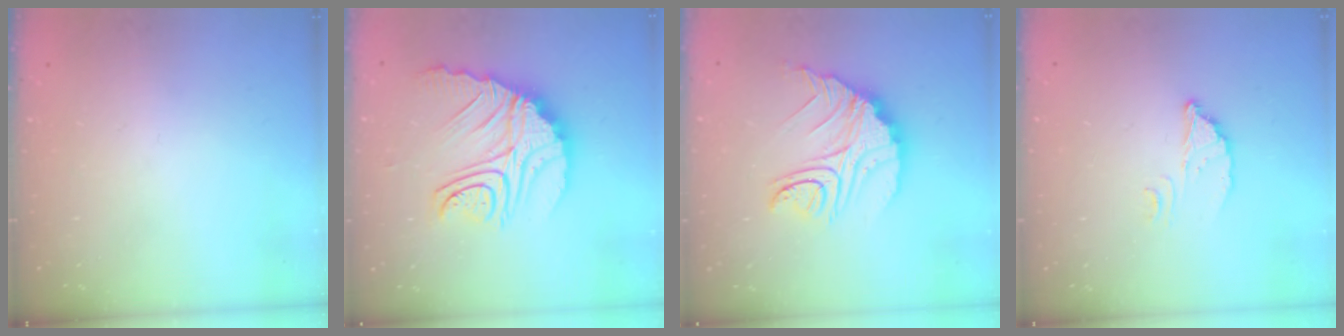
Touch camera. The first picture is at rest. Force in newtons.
{"total": 21.0, "press": 20.9, "slide": 1.7}
{"total": 14.7, "press": 14.7, "slide": 1.1}
{"total": 3.3, "press": 3.2, "slide": 0.3}